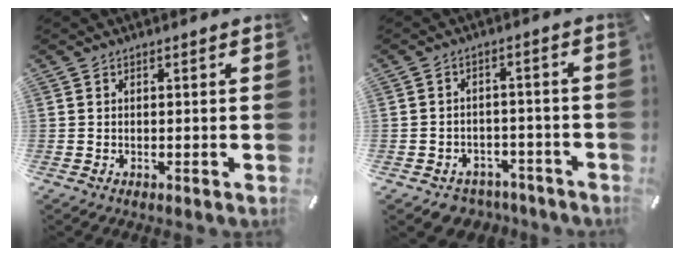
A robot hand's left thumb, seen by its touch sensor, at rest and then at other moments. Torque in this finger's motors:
{"motor_torque": [-0.13, 0.35, 0.11, 0.09, 0.01]}